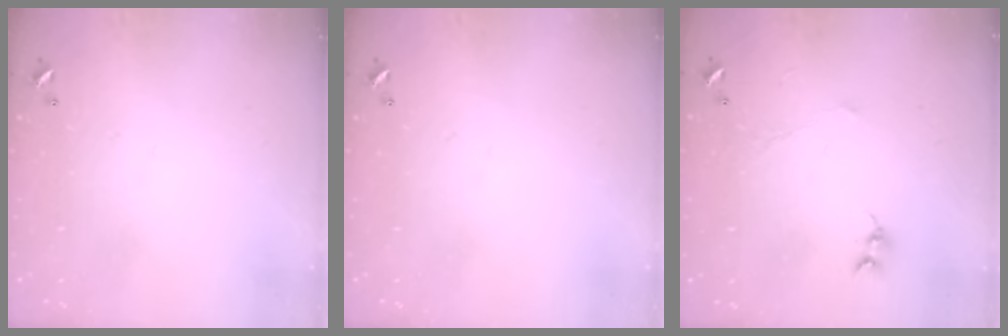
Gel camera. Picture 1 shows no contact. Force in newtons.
{"total": 0.0}
{"total": 0.0}